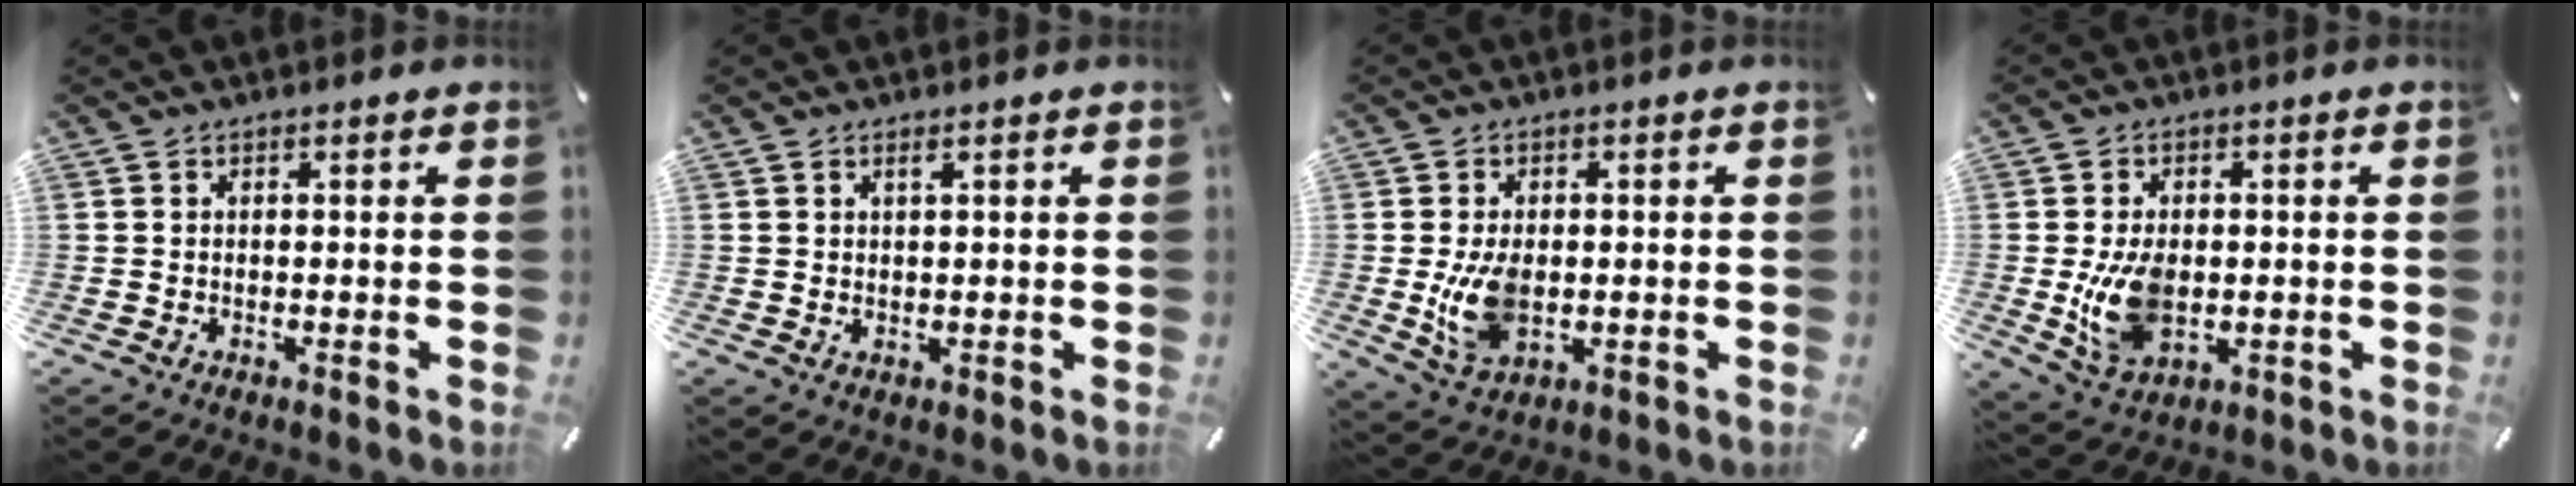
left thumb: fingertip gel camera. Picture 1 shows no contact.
{"total": 1.4, "force": [0.8, 0.5, 1.1], "torque": [-0.021, 0.001, 0.013]}
{"total": 8.9, "force": [-0.8, 5.7, 6.8], "torque": [-0.145, -0.009, -0.019]}
{"total": 10.1, "force": [-0.9, 6.7, 7.5], "torque": [-0.155, -0.006, -0.018]}